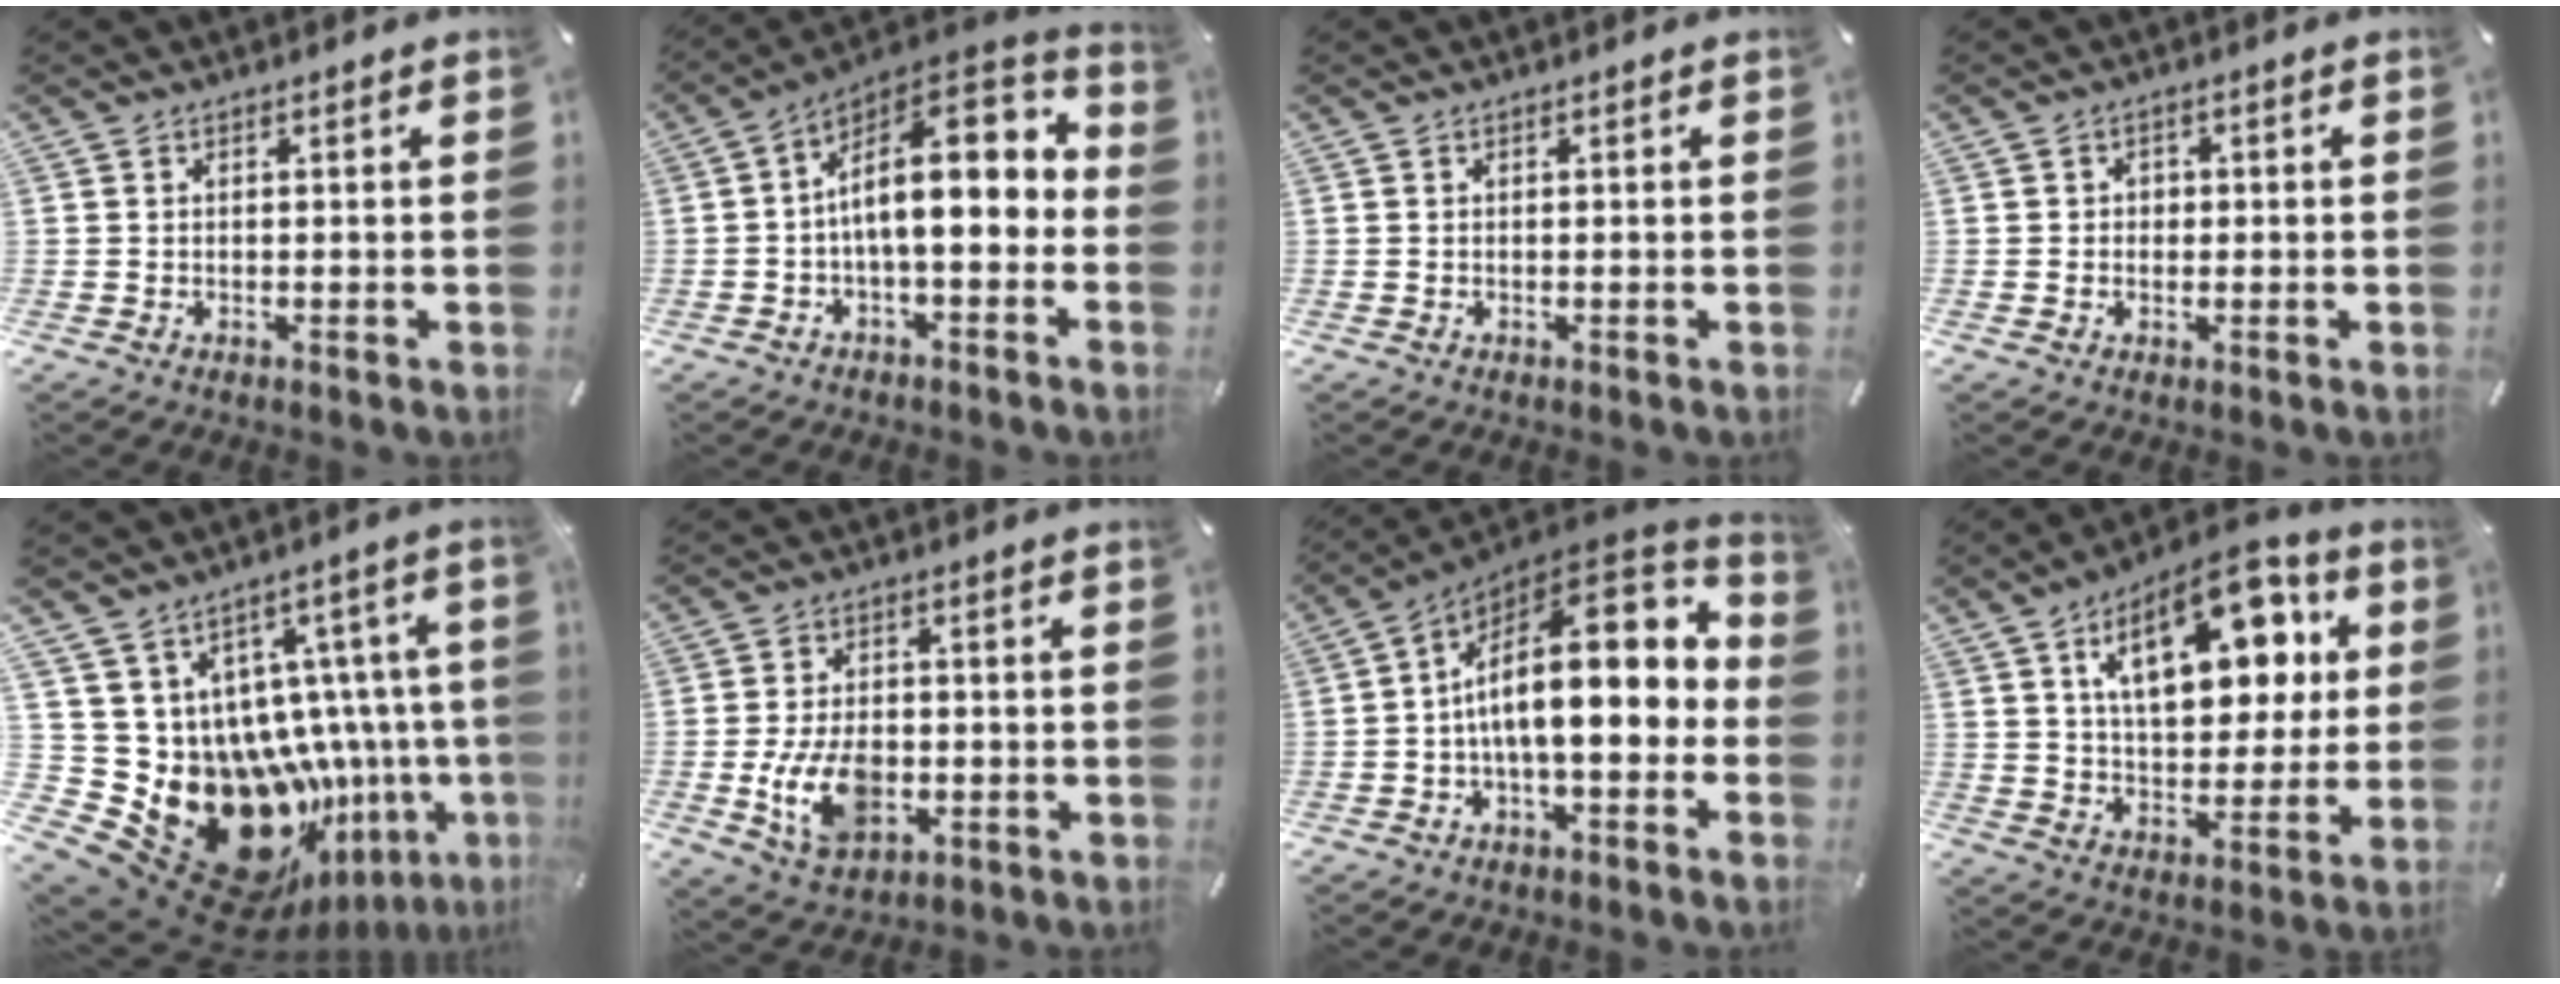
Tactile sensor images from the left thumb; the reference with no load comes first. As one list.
[{"total": 16.3, "force": [1.6, 7.2, 14.5], "torque": [-0.221, -0.026, 0.024]}, {"total": 0.0}, {"total": 2.1, "force": [-0.5, 1.9, 0.7], "torque": [-0.007, 0.005, -0.014]}, {"total": 27.7, "force": [-12.0, 18.9, 16.3], "torque": [-0.219, -0.009, -0.121]}, {"total": 11.7, "force": [-2.6, 7.8, 8.4], "torque": [-0.162, 0.001, -0.044]}, {"total": 19.1, "force": [1.4, 8.1, 17.2], "torque": [-0.282, -0.026, 0.023]}, {"total": 20.0, "force": [8.5, 10.6, 14.7], "torque": [-0.223, -0.024, 0.142]}]